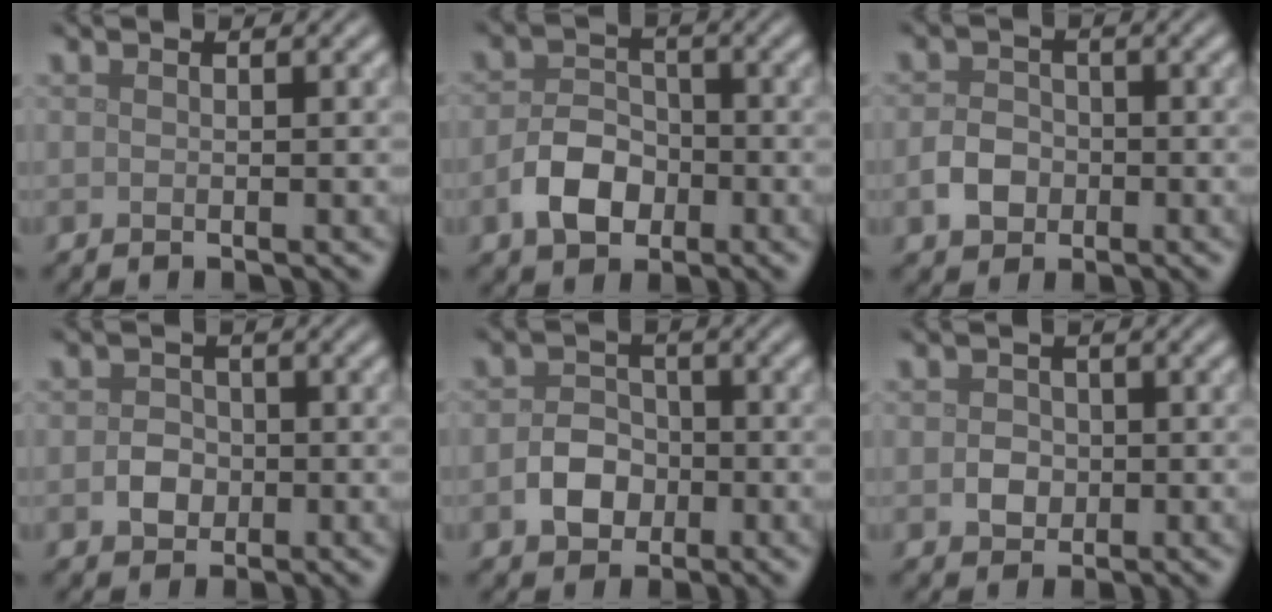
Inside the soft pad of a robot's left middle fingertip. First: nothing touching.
{"total": 4.3, "force": [-1.9, 2.9, 2.5], "torque": [-0.048, 0.004, -0.039]}
{"total": 2.7, "force": [-1.0, 2.1, 1.4], "torque": [-0.023, 0.002, -0.024]}
{"total": 2.1, "force": [-0.6, 1.8, 1.0], "torque": [-0.013, 0.001, -0.016]}
{"total": 3.2, "force": [-1.2, 2.5, 1.6], "torque": [-0.024, 0.004, -0.025]}
{"total": 1.8, "force": [-0.4, 1.6, 0.8], "torque": [-0.009, -0.001, -0.011]}